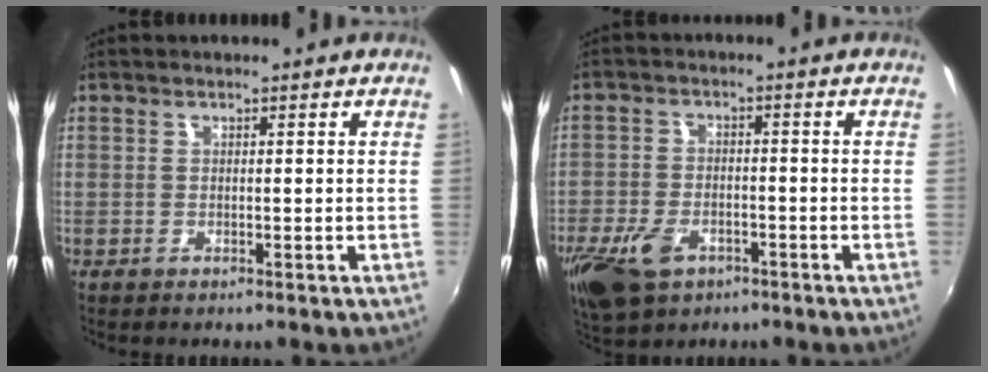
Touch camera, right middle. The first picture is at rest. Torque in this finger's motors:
{"motor_torque": [1.12, -1.00, 0.46, 0.08]}